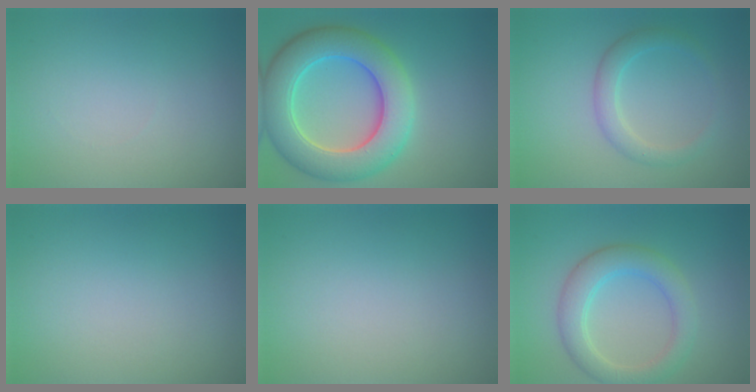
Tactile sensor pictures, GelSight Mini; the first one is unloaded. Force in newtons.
{"total": 8.9, "press": 8.8, "slide": 0.7}
{"total": 2.4, "press": 2.3, "slide": 0.2}
{"total": 0.0}
{"total": 0.0}
{"total": 4.0, "press": 4.0, "slide": 0.1}